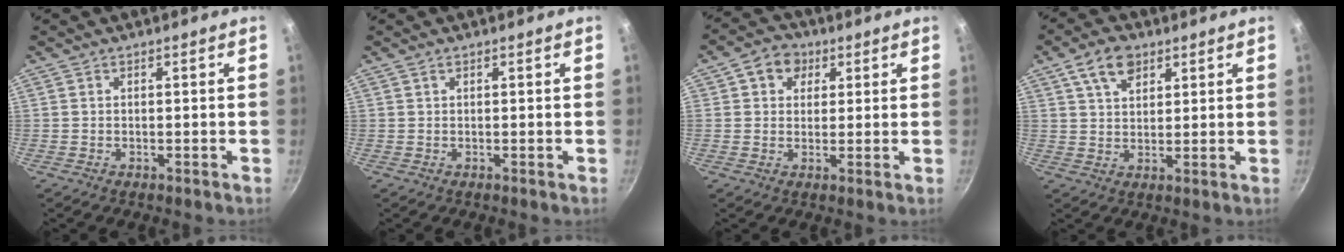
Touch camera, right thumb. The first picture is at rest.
{"total": 0.6, "force": [0.4, 0.2, 0.4], "torque": [-0.006, 0.001, 0.008]}
{"total": 6.3, "force": [2.5, 5.1, 2.7], "torque": [-0.013, -0.002, 0.029]}
{"total": 7.3, "force": [3.8, 4.3, 4.4], "torque": [-0.061, -0.007, 0.066]}